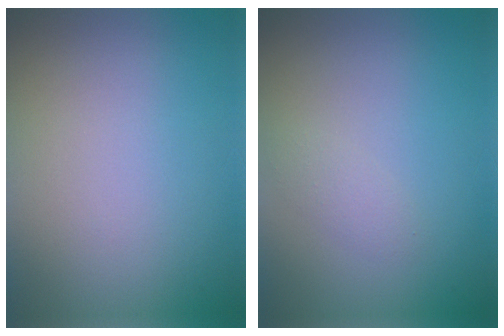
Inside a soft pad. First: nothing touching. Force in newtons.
{"total": 1.1, "press": 1.1, "slide": 0.0}